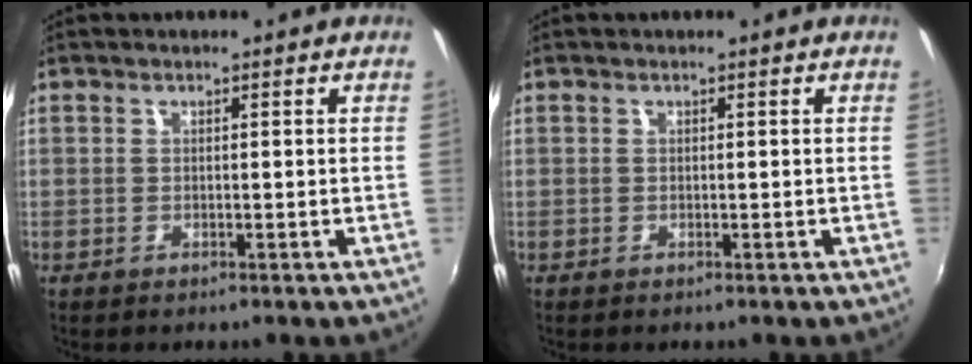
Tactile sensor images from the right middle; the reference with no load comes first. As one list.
[{"total": 0.0}]